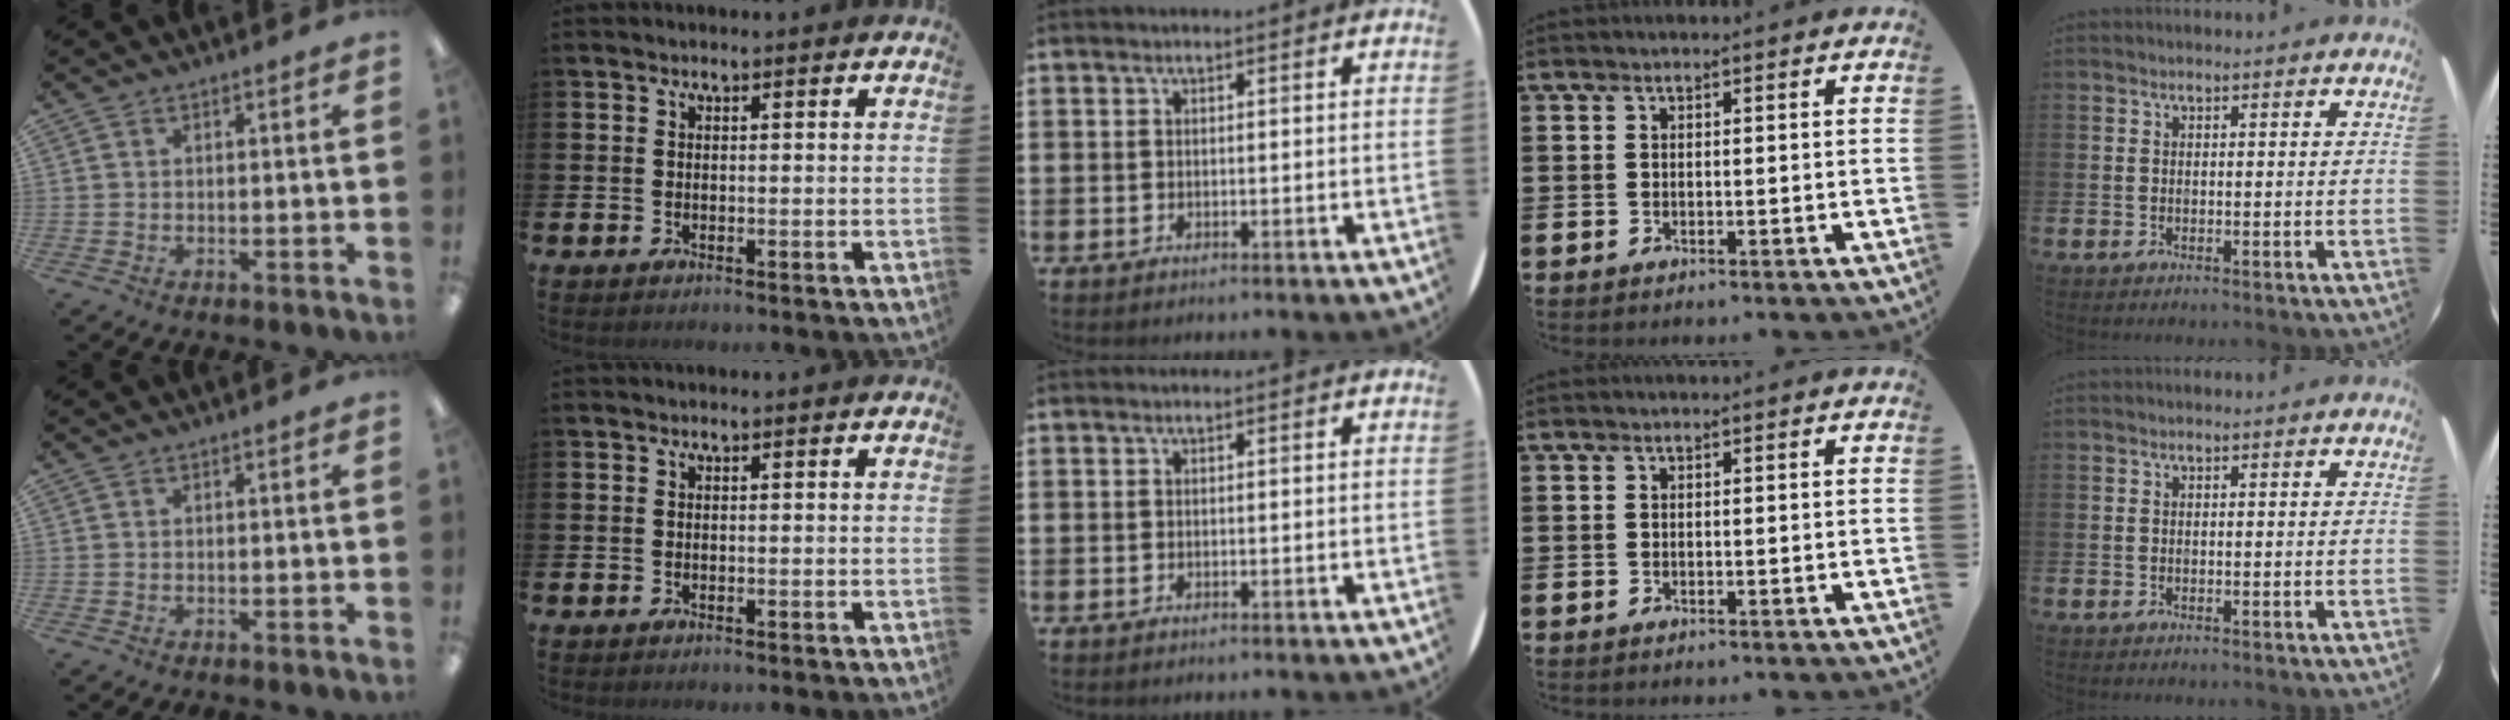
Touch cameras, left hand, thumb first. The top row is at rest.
{}